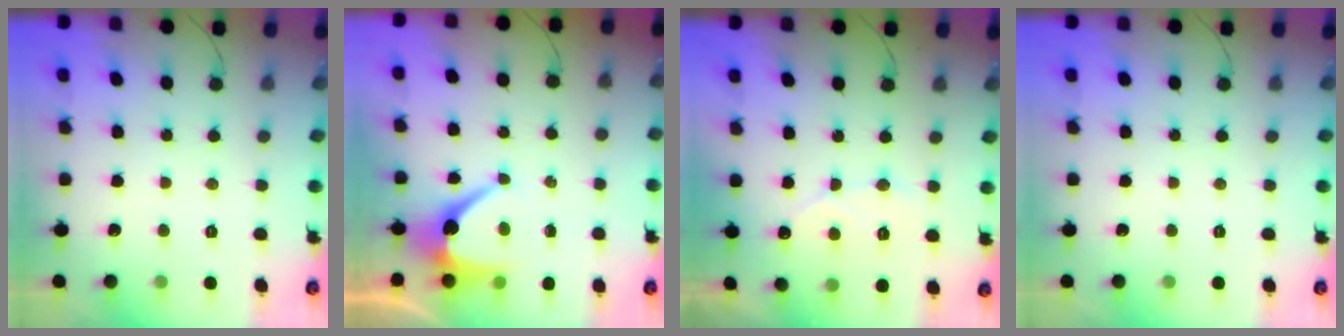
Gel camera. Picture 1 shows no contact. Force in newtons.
{"total": 7.1, "press": 7.1, "slide": 0.6}
{"total": 6.7, "press": 6.7, "slide": 0.5}
{"total": 0.0}